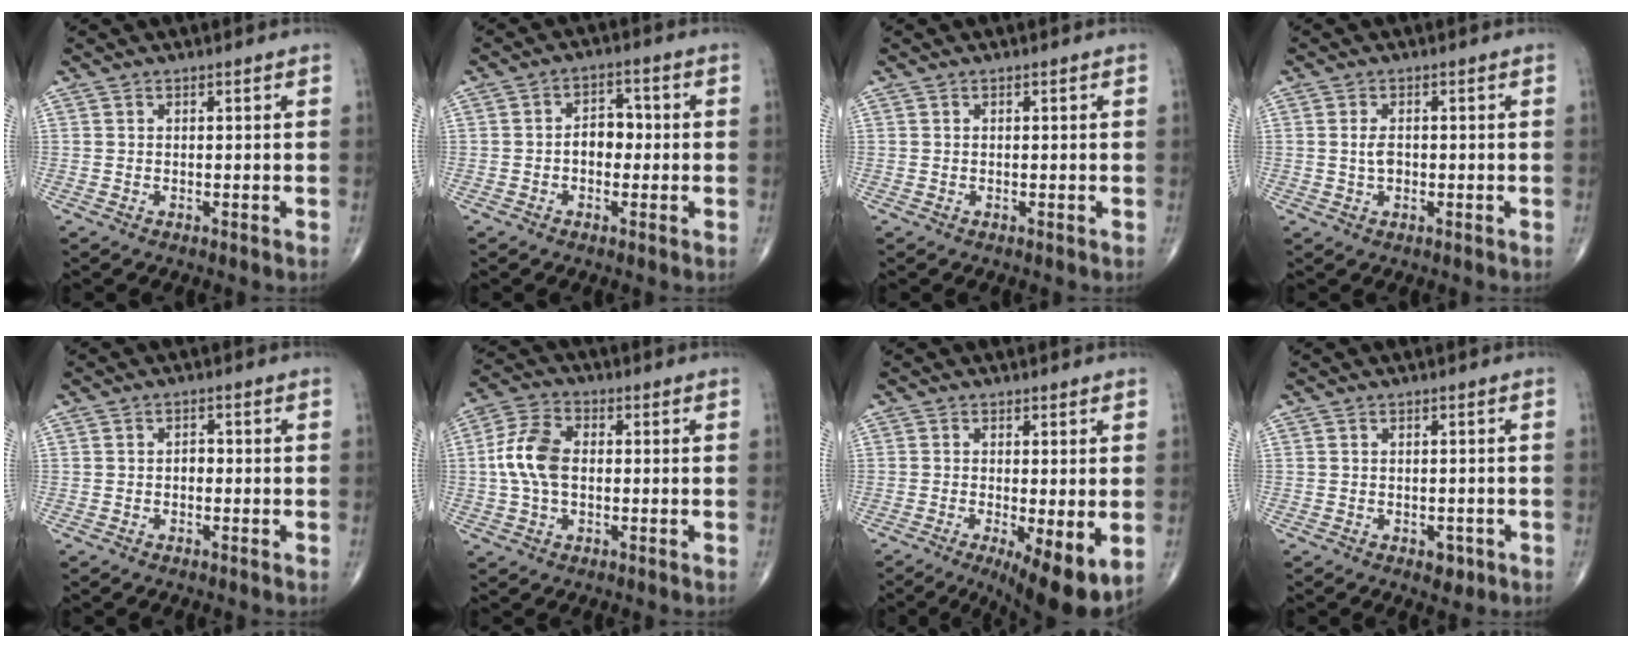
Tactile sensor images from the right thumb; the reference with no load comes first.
{"total": 4.9, "force": [-0.6, 3.5, 3.4], "torque": [-0.034, 0.020, -0.018]}
{"total": 0.0}
{"total": 2.5, "force": [0.0, 1.5, 2.0], "torque": [-0.036, 0.001, 0.000]}
{"total": 1.6, "force": [-0.4, 1.1, 1.0], "torque": [-0.007, 0.005, -0.010]}
{"total": 9.4, "force": [0.1, 5.8, 7.4], "torque": [-0.153, 0.021, -0.004]}
{"total": 10.8, "force": [-3.2, 3.2, 9.8], "torque": [-0.148, -0.021, -0.044]}
{"total": 2.5, "force": [-1.1, 1.6, 1.6], "torque": [-0.010, 0.001, -0.010]}